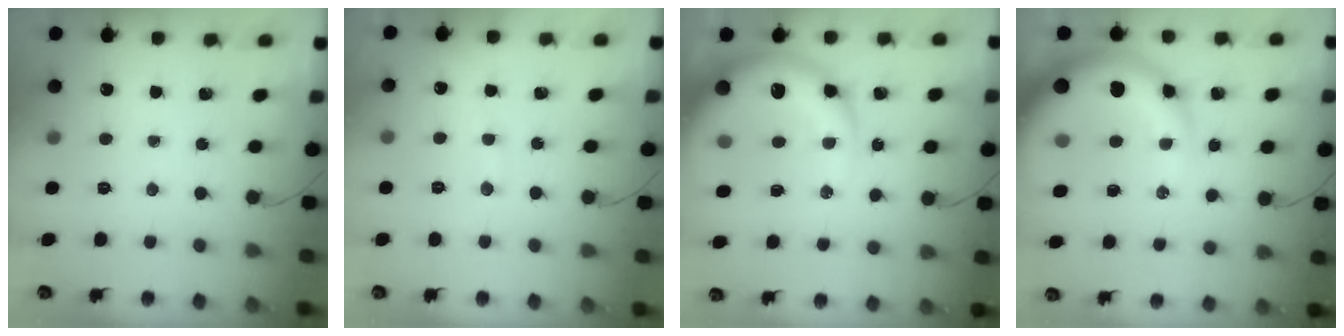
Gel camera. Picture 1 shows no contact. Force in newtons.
{"total": 6.7, "press": 6.6, "slide": 1.1}
{"total": 16.0, "press": 15.6, "slide": 3.6}
{"total": 12.8, "press": 12.4, "slide": 3.3}